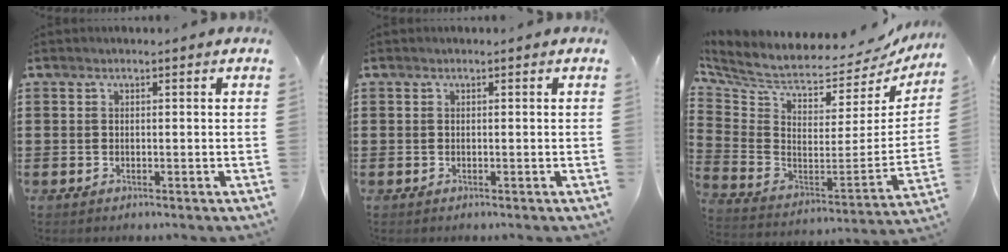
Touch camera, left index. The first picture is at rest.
{"total": 0.0}
{"total": 4.7, "force": [4.1, 1.4, 1.7], "torque": [-0.061, -0.055, 0.064]}